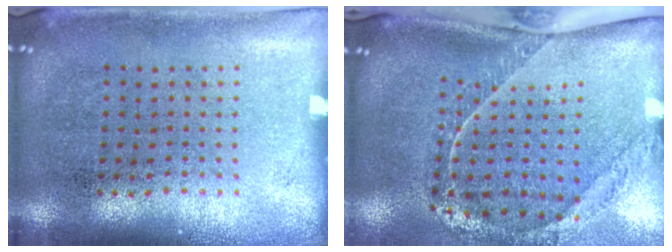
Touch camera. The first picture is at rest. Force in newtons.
{"total": 2.3, "press": 1.7, "slide": 1.5}